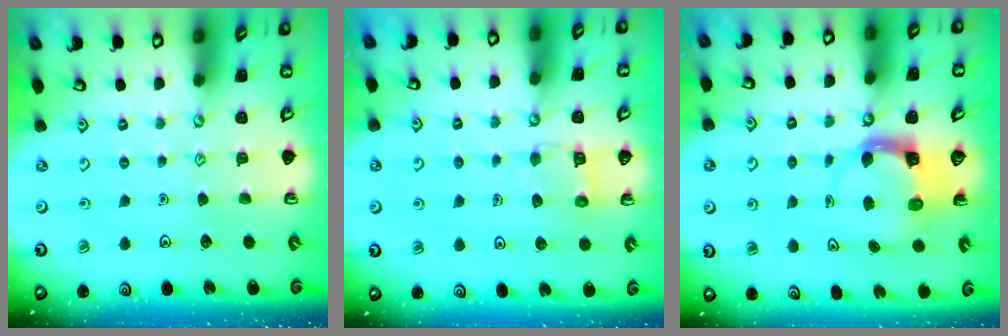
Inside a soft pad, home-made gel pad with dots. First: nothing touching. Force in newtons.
{"total": 4.8, "press": 4.8, "slide": 0.5}
{"total": 3.6, "press": 3.6, "slide": 0.5}